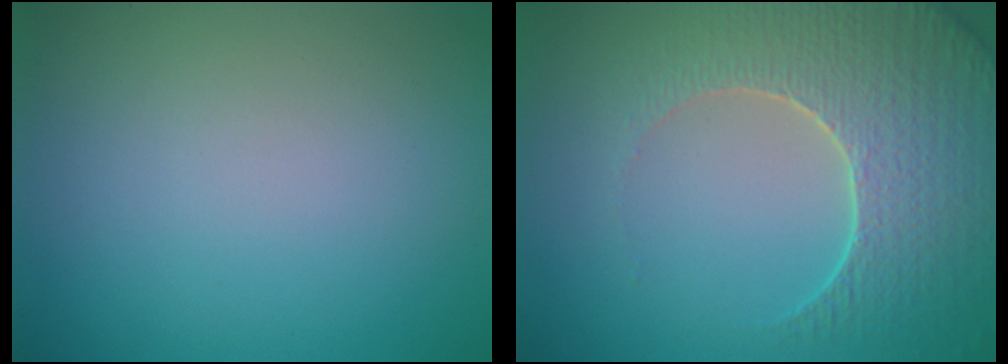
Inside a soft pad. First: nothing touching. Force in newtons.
{"total": 6.1, "press": 5.2, "slide": 3.2}